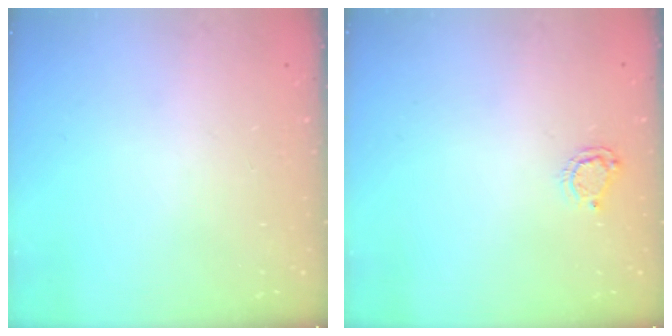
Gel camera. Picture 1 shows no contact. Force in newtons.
{"total": 4.7, "press": 4.6, "slide": 0.4}